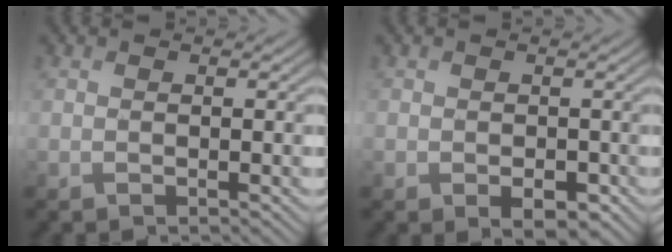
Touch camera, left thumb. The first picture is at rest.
{"total": 2.6, "force": [-0.9, 1.9, 1.6], "torque": [-0.033, -0.015, -0.014]}